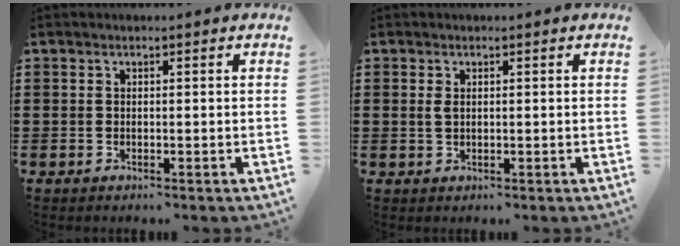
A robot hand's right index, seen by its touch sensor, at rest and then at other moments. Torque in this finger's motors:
{"motor_torque": [-0.33, 0.49, 0.00, 0.00]}